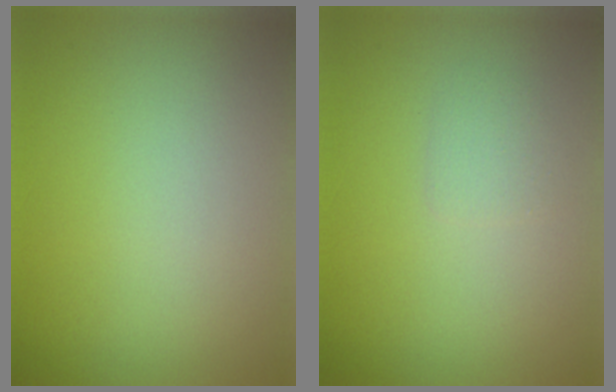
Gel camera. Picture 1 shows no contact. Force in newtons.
{"total": 1.1, "press": 1.1, "slide": 0.0}